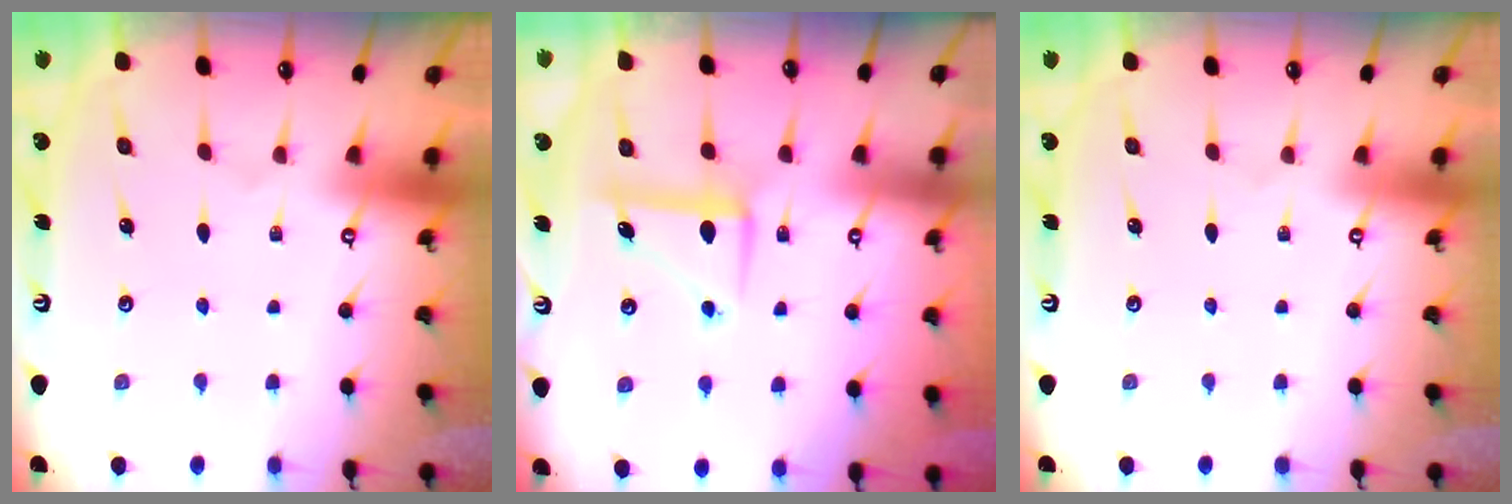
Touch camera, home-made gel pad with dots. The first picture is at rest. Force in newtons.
{"total": 7.2, "press": 7.2, "slide": 0.3}
{"total": 0.0}